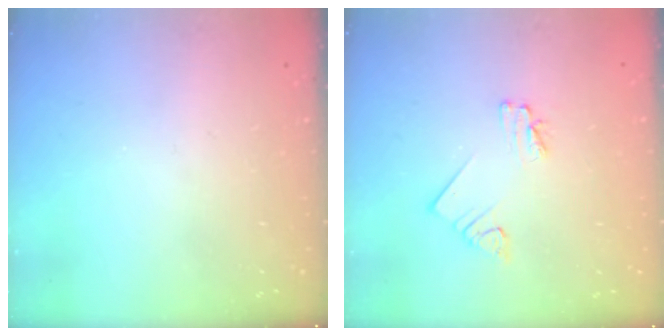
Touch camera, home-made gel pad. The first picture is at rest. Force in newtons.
{"total": 2.5, "press": 2.5, "slide": 0.2}